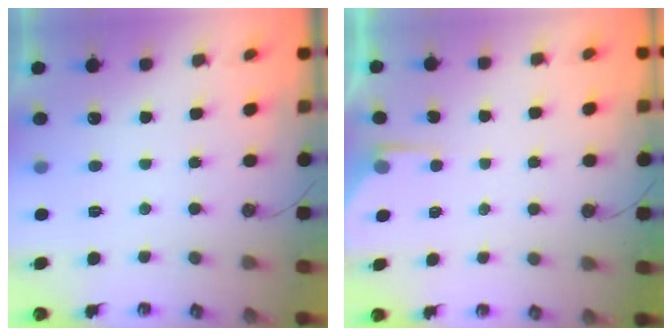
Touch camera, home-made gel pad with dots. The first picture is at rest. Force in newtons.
{"total": 2.9, "press": 2.9, "slide": 0.5}